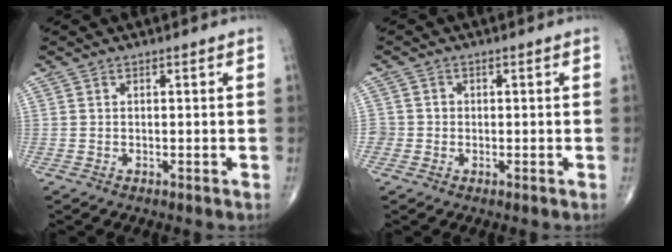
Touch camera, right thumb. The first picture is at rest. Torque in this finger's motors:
{"motor_torque": [0.04, -0.17, -0.04, -0.08, 0.01]}